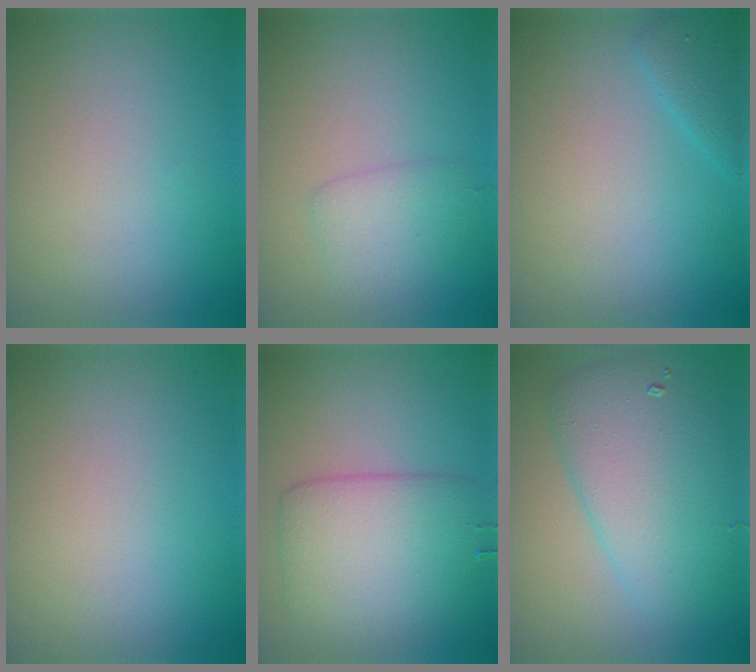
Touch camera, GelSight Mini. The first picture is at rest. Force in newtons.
{"total": 2.0, "press": 2.0, "slide": 0.1}
{"total": 1.9, "press": 1.9, "slide": 0.1}
{"total": 0.0}
{"total": 6.3, "press": 6.3, "slide": 0.1}
{"total": 6.7, "press": 6.7, "slide": 0.1}